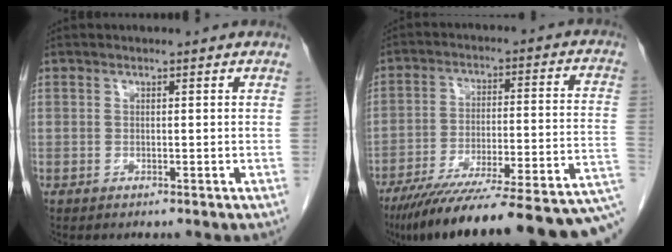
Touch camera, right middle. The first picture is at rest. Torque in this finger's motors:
{"motor_torque": [1.07, -1.07, 0.47, 0.18]}